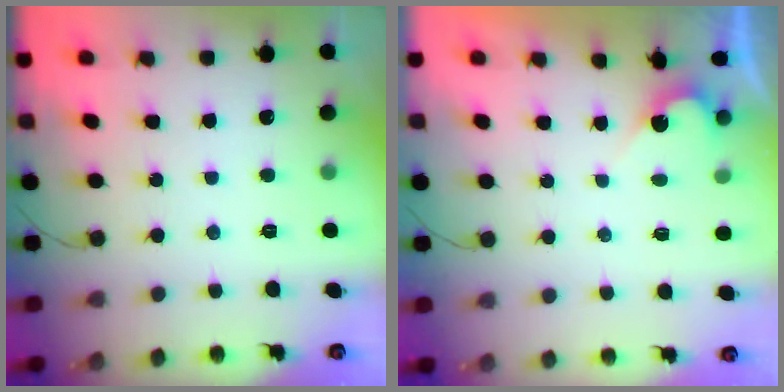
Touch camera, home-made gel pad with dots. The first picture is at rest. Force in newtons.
{"total": 2.7, "press": 2.7, "slide": 0.1}